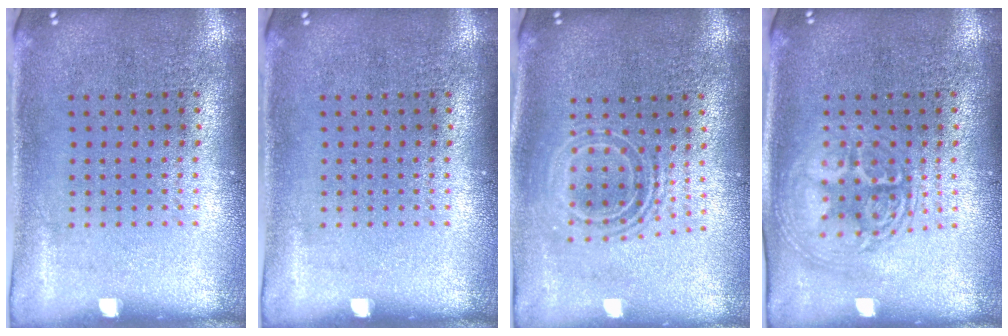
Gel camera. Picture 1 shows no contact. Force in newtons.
{"total": 0.0}
{"total": 1.7, "press": 1.3, "slide": 1.1}
{"total": 2.8, "press": 2.7, "slide": 0.3}